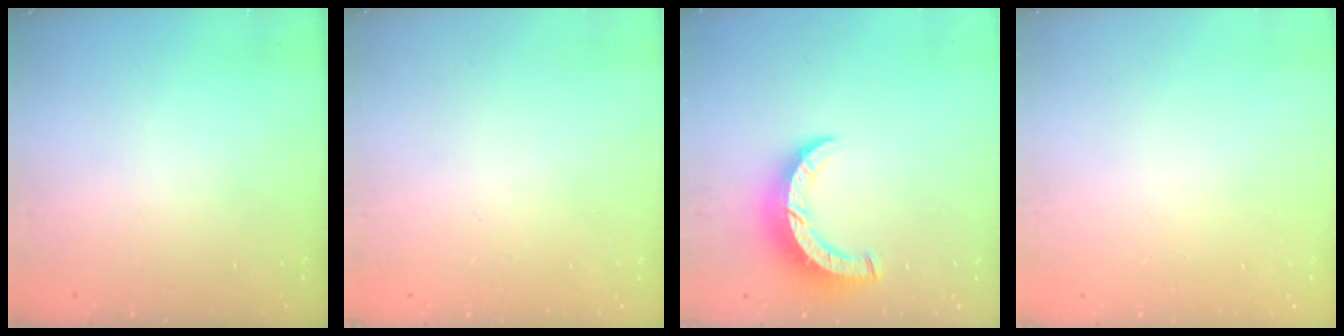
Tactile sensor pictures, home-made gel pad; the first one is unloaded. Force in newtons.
{"total": 2.6, "press": 2.6, "slide": 0.2}
{"total": 8.4, "press": 8.4, "slide": 0.7}
{"total": 2.5, "press": 2.5, "slide": 0.2}